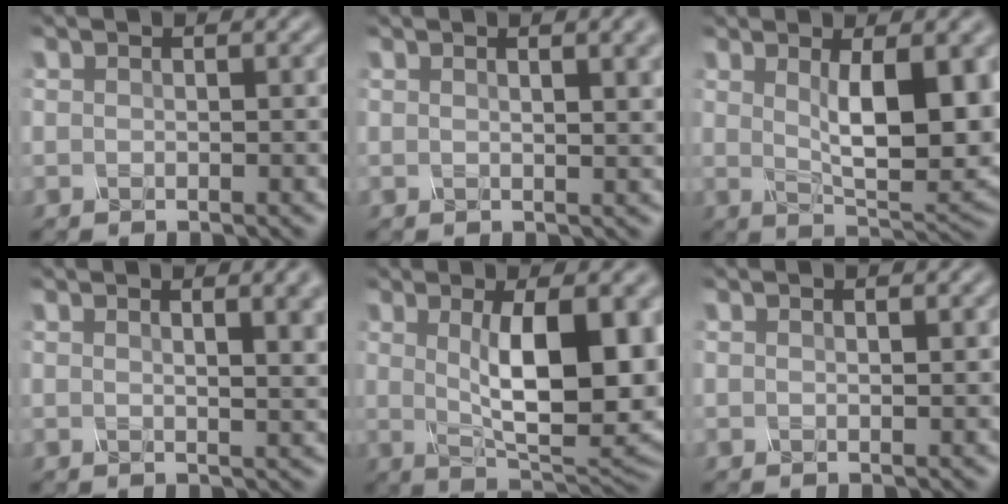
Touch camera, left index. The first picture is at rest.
{"total": 4.2, "force": [1.9, 1.6, 3.4], "torque": [-0.026, 0.011, 0.017]}
{"total": 8.5, "force": [1.5, 2.6, 7.9], "torque": [-0.122, -0.009, 0.034]}
{"total": 5.3, "force": [2.1, 2.0, 4.4], "torque": [-0.025, 0.015, 0.021]}
{"total": 11.2, "force": [1.3, 3.7, 10.5], "torque": [-0.151, -0.009, 0.029]}
{"total": 0.5, "force": [0.3, 0.1, 0.4], "torque": [-0.005, 0.000, 0.005]}